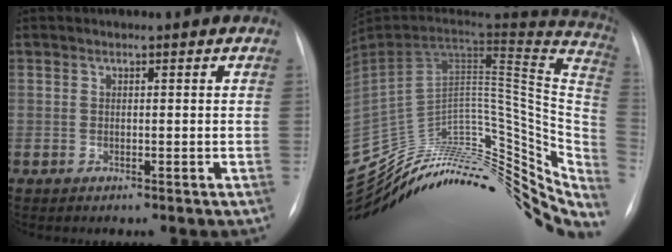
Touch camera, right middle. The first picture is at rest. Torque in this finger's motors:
{"motor_torque": [-1.17, -0.97, -0.47, -0.10]}